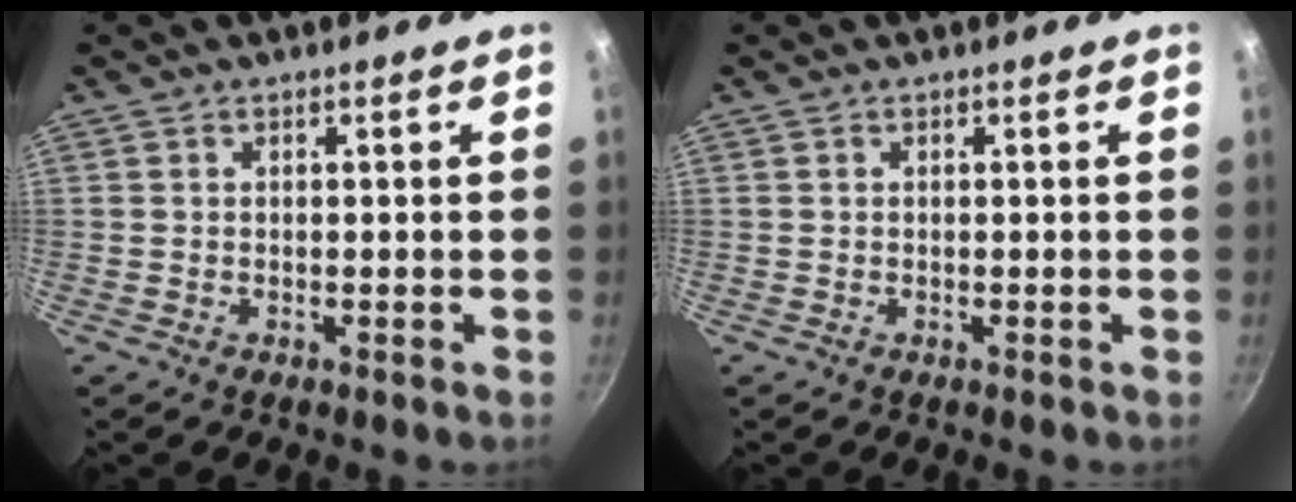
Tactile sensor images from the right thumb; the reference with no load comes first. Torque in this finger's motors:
{"motor_torque": [0.00, 0.00, 0.00, 0.00, 0.00]}